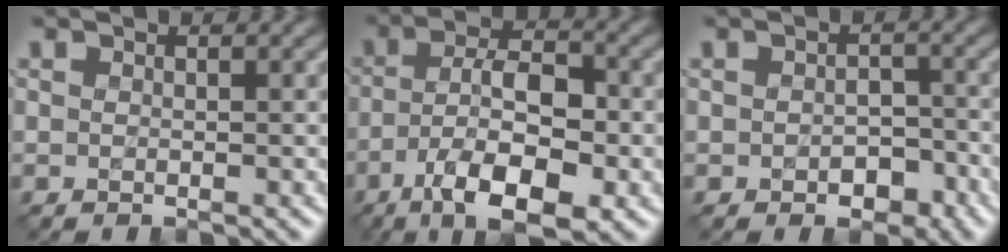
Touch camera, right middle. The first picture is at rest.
{"total": 9.4, "force": [-4.2, 3.9, 7.5], "torque": [-0.137, 0.003, -0.072]}
{"total": 2.7, "force": [-1.2, 1.7, 1.7], "torque": [-0.022, 0.002, -0.016]}